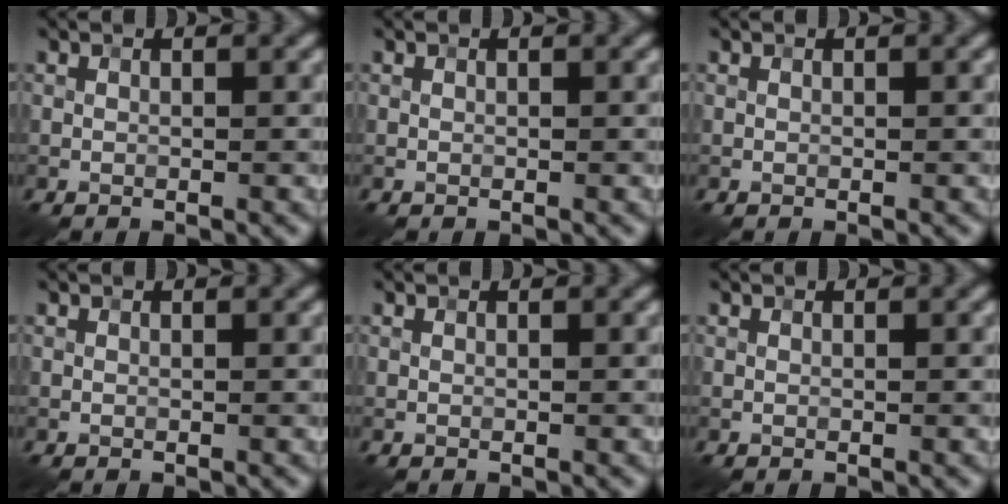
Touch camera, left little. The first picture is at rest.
{"total": 0.0}
{"total": 0.0}
{"total": 0.0}
{"total": 0.0}
{"total": 0.0}